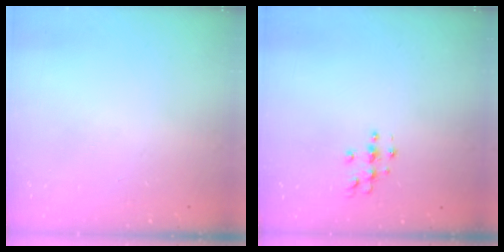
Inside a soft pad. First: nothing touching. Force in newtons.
{"total": 4.1, "press": 4.1, "slide": 0.5}